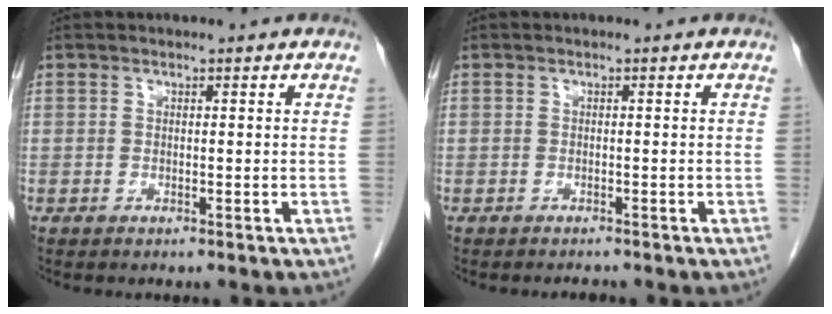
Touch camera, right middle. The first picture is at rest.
{"total": 0.7, "force": [-0.7, 0.0, 0.0], "torque": [-0.006, -0.004, -0.009]}